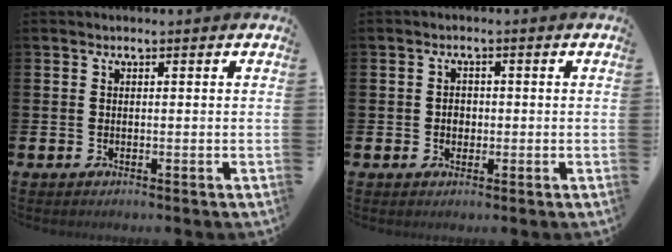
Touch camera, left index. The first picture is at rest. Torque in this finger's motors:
{"motor_torque": [-0.01, 0.24, 0.04, 0.00]}